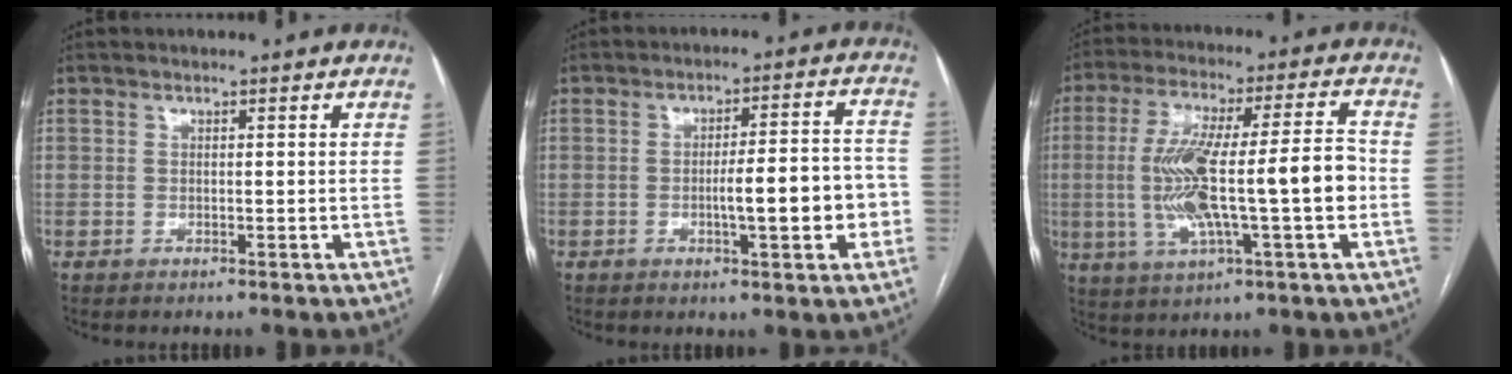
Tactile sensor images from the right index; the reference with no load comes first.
{"total": 9.5, "force": [-2.4, 1.7, 9.1], "torque": [-0.129, 0.021, -0.029]}
{"total": 16.5, "force": [-1.8, 2.0, 16.2], "torque": [-0.301, 0.017, -0.028]}